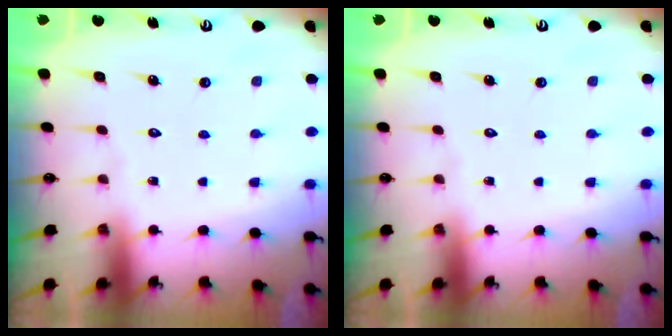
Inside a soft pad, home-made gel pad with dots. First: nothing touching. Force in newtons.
{"total": 0.0}